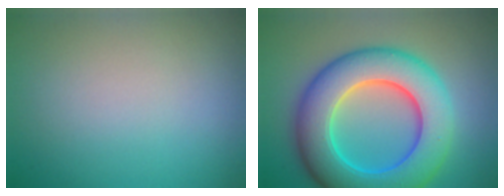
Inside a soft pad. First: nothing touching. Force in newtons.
{"total": 11.3, "press": 11.3, "slide": 0.2}